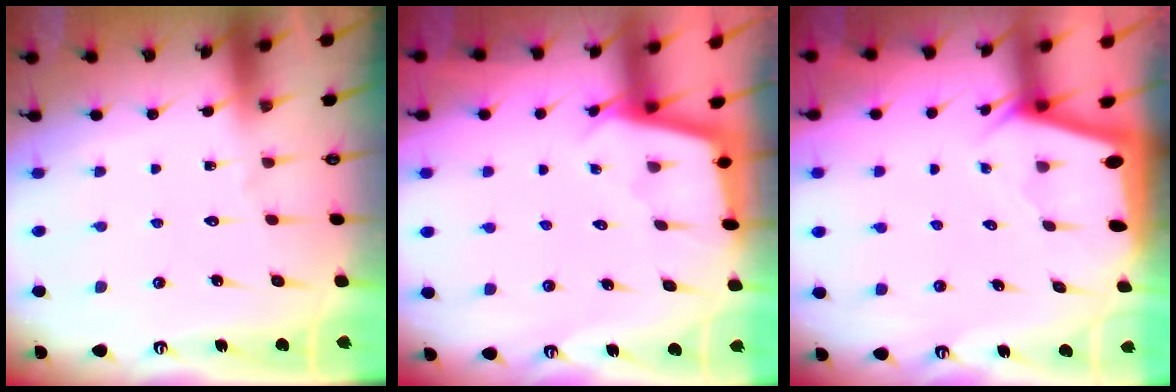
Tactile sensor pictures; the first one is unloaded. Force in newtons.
{"total": 2.2, "press": 2.2, "slide": 0.1}
{"total": 2.1, "press": 2.1, "slide": 0.0}